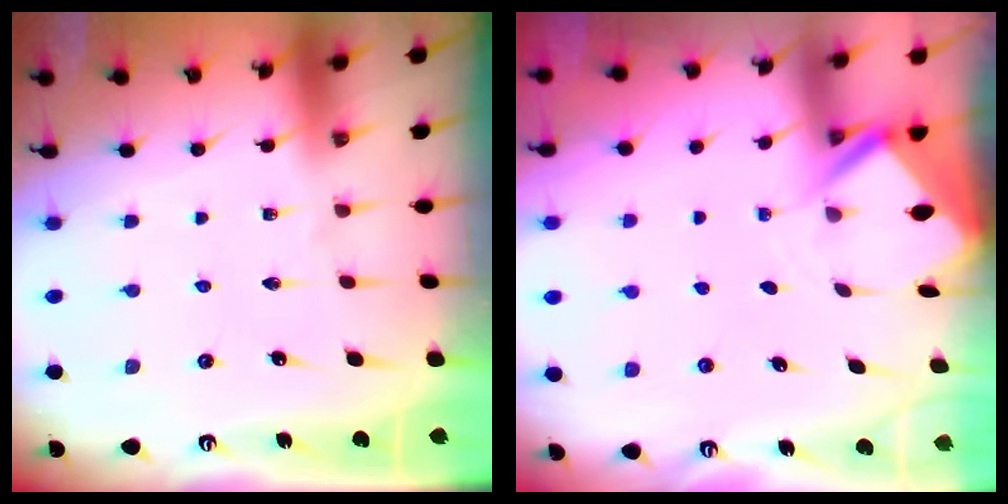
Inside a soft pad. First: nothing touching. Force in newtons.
{"total": 2.9, "press": 2.9, "slide": 0.3}